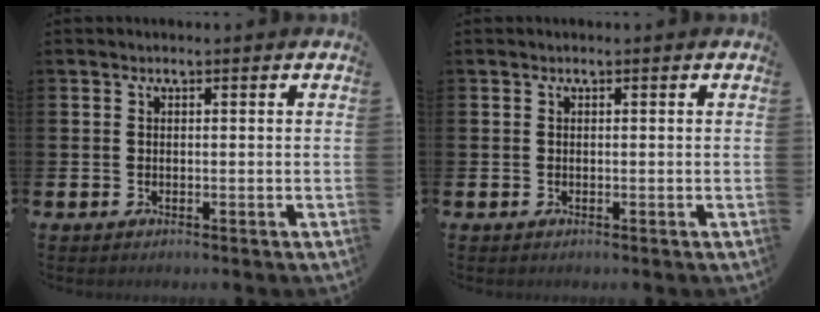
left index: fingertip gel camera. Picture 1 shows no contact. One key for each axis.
{"total": 0.0}